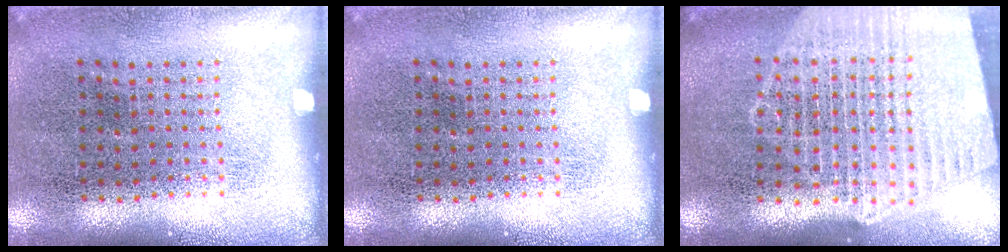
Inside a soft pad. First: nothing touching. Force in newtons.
{"total": 0.0}
{"total": 2.4, "press": 2.1, "slide": 1.2}